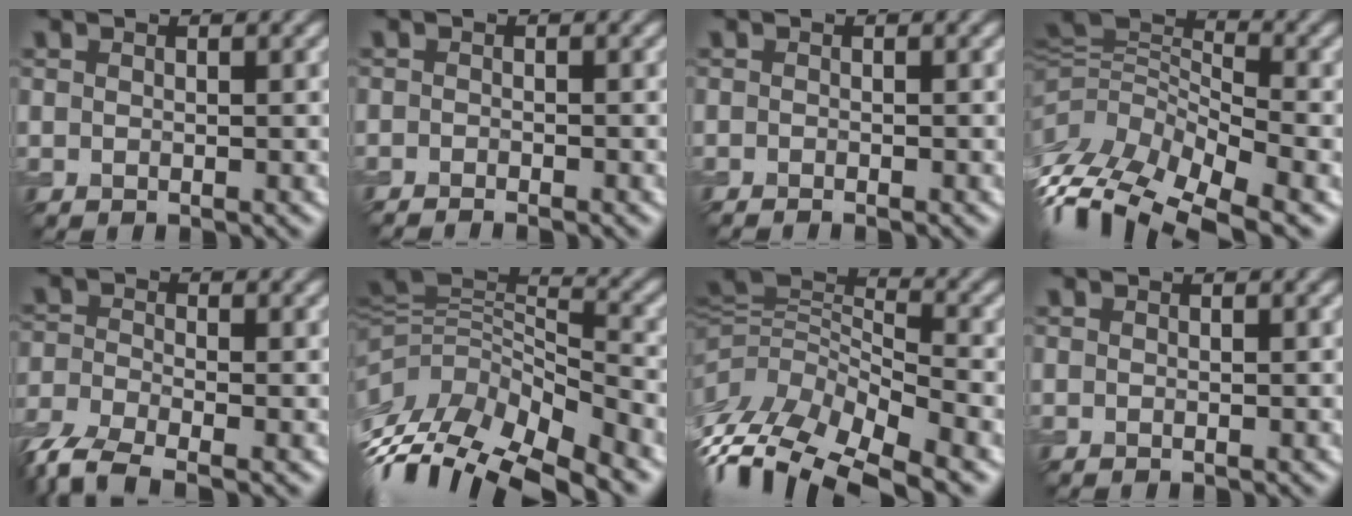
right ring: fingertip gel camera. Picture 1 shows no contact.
{"total": 1.6, "force": [-1.4, 0.2, 0.7], "torque": [-0.011, -0.001, -0.028]}
{"total": 0.9, "force": [-0.8, 0.1, 0.4], "torque": [-0.004, -0.001, -0.016]}
{"total": 11.6, "force": [-6.9, 5.5, 7.5], "torque": [-0.166, 0.003, -0.129]}
{"total": 5.4, "force": [-4.0, 1.9, 3.1], "torque": [-0.069, -0.014, -0.088]}
{"total": 11.9, "force": [-7.0, 5.5, 7.9], "torque": [-0.175, 0.016, -0.107]}
{"total": 12.1, "force": [-8.1, 5.0, 7.4], "torque": [-0.167, 0.004, -0.141]}
{"total": 0.0}